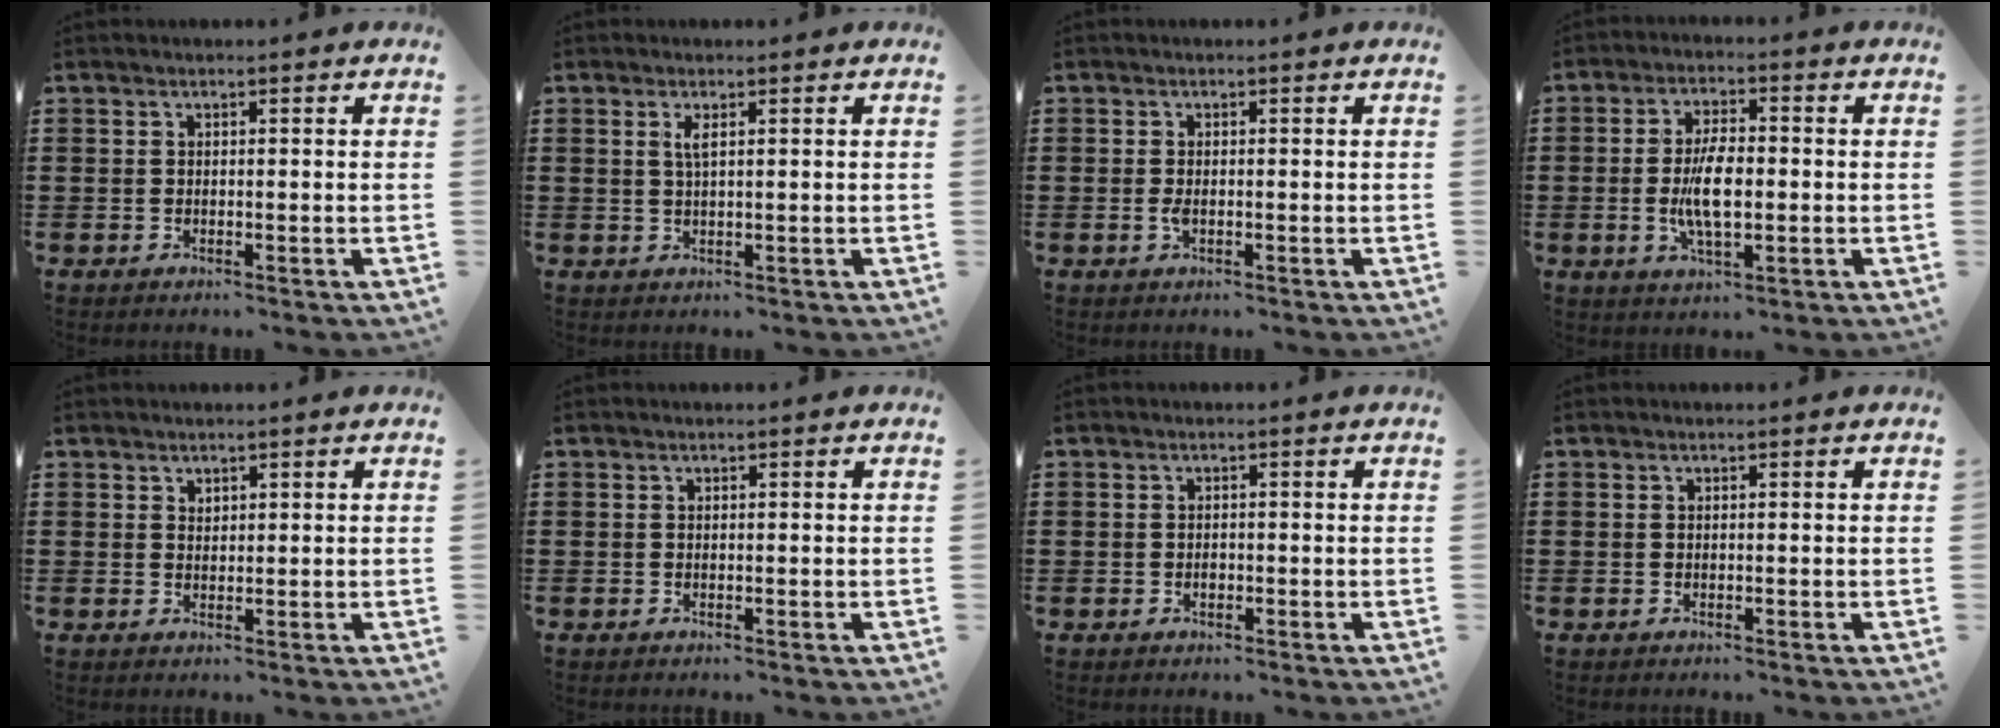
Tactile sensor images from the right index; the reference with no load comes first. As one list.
[{"total": 1.8, "force": [0.7, 0.4, 1.6], "torque": [-0.035, 0.003, 0.011]}, {"total": 1.4, "force": [-0.2, 0.5, 1.3], "torque": [-0.032, -0.005, -0.006]}, {"total": 7.7, "force": [-0.8, 3.0, 7.0], "torque": [-0.151, -0.005, -0.020]}, {"total": 1.2, "force": [1.0, 0.6, 0.1], "torque": [-0.003, 0.002, 0.020]}, {"total": 0.0}, {"total": 1.0, "force": [-0.3, 0.8, 0.5], "torque": [-0.010, 0.001, -0.005]}, {"total": 0.0}]